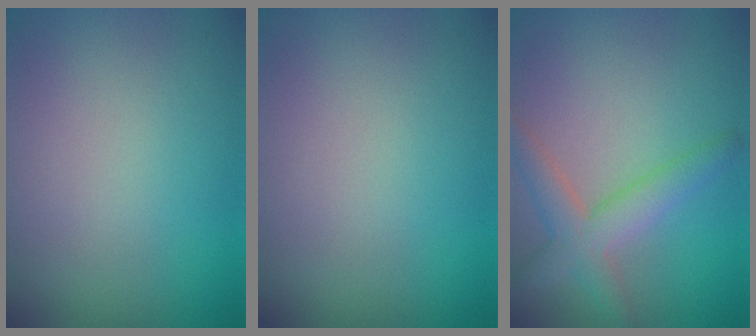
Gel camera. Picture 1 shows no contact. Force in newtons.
{"total": 0.0}
{"total": 3.6, "press": 3.6, "slide": 0.1}